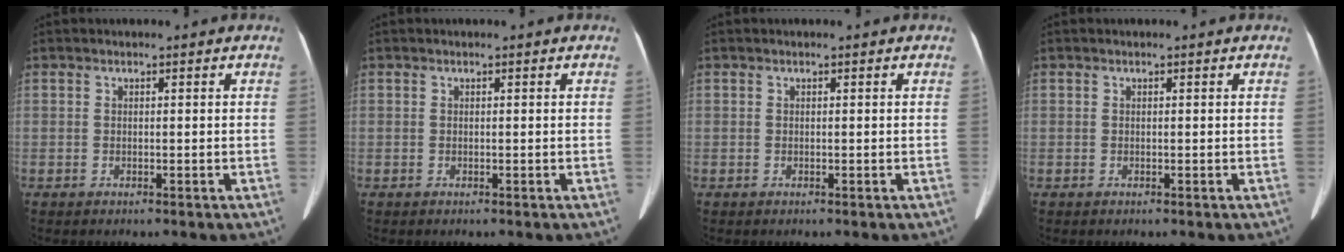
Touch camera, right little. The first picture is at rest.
{"total": 0.0}
{"total": 0.0}
{"total": 0.0}